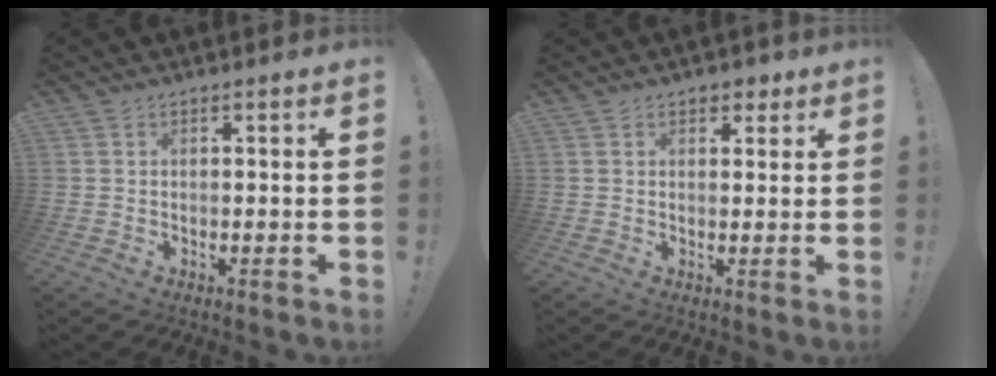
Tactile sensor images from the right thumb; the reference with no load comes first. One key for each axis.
{"total": 2.9, "fx": 1.8, "fy": 2.0, "fz": 1.1, "tx": 0.000, "ty": -0.009, "tz": 0.029}